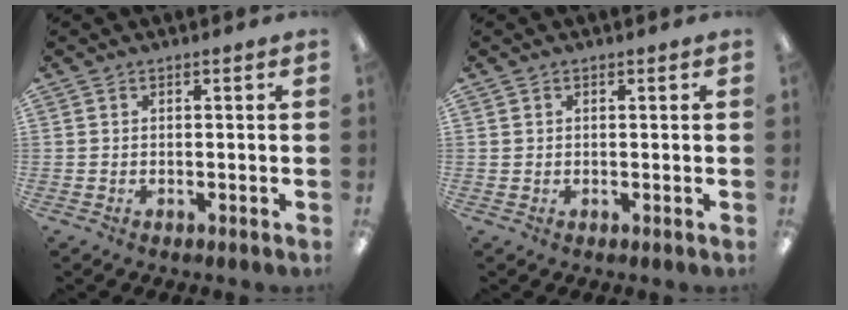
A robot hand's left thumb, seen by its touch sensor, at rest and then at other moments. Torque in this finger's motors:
{"motor_torque": [-0.47, -0.12, 0.28, -0.12, 0.03]}